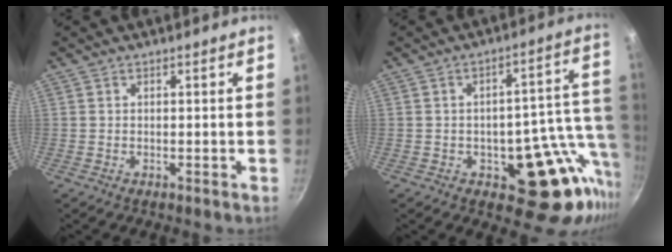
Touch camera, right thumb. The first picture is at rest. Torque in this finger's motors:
{"motor_torque": [1.74, 1.01, 1.41, -0.98, 0.03]}